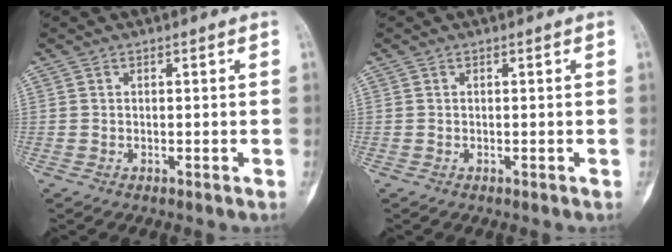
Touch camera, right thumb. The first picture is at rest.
{"total": 0.0}